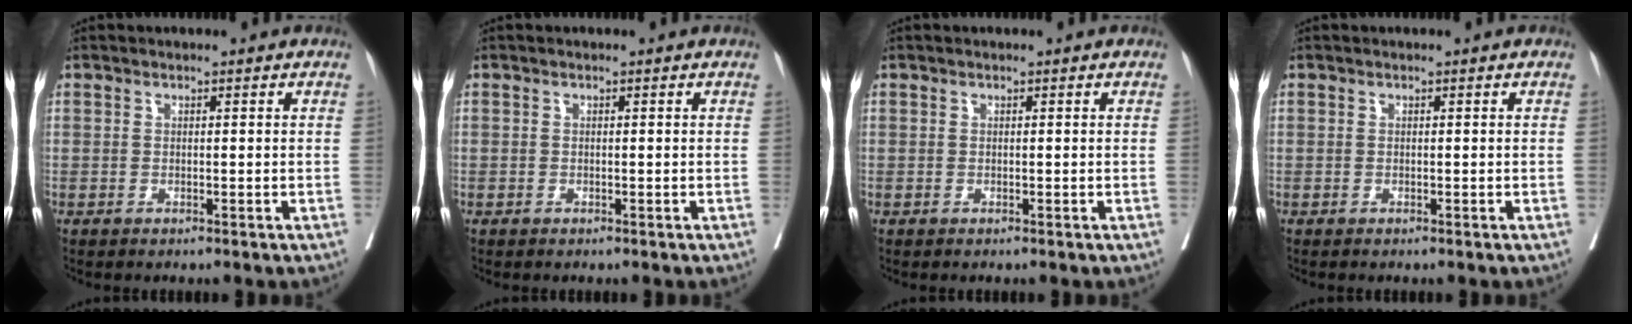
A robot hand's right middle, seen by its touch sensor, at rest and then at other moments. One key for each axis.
{"total": 1.1, "fx": -0.2, "fy": 1.0, "fz": -0.1, "tx": 0.009, "ty": 0.008, "tz": -0.009}
{"total": 0.0}
{"total": 0.0}